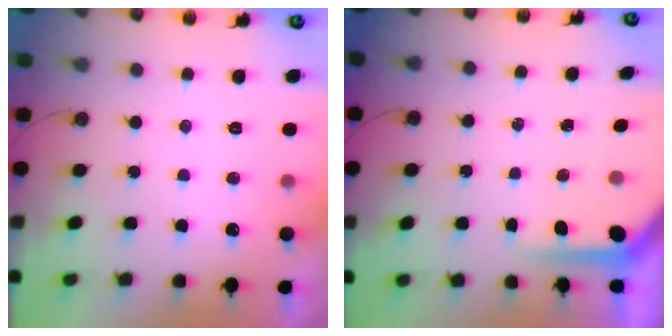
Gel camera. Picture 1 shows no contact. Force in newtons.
{"total": 5.7, "press": 5.7, "slide": 0.6}